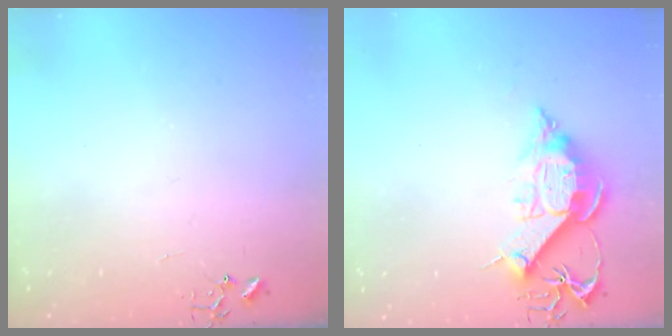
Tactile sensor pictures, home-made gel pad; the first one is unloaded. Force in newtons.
{"total": 11.6, "press": 11.5, "slide": 0.8}